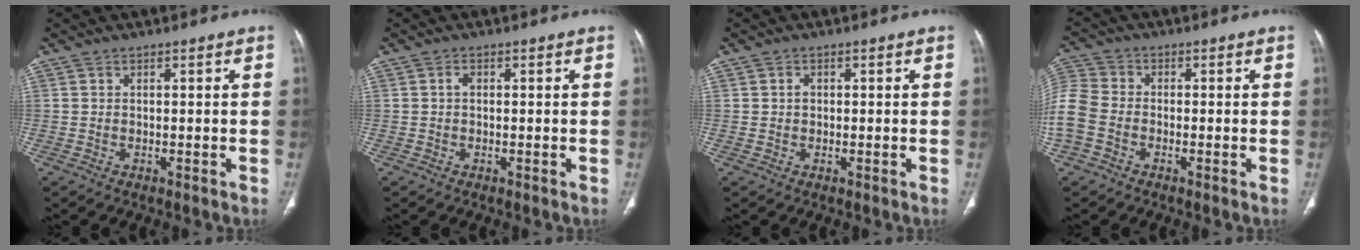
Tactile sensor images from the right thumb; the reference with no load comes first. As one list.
[{"total": 1.0, "force": [0.0, 0.6, 0.7], "torque": [-0.010, 0.002, -0.003]}, {"total": 1.3, "force": [0.1, 1.1, 0.5], "torque": [-0.003, 0.003, 0.000]}, {"total": 10.9, "force": [-2.9, 8.3, 6.4], "torque": [-0.173, 0.014, -0.062]}]